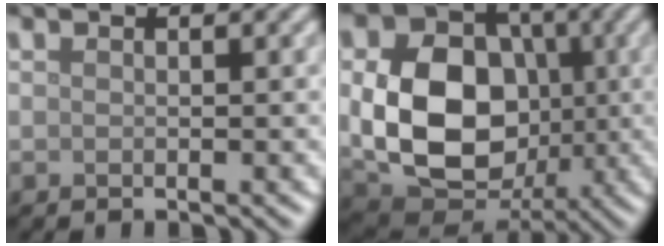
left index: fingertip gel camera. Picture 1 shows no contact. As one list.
[{"total": 11.1, "force": [-0.6, 8.4, 7.2], "torque": [-0.147, -0.007, -0.007]}]